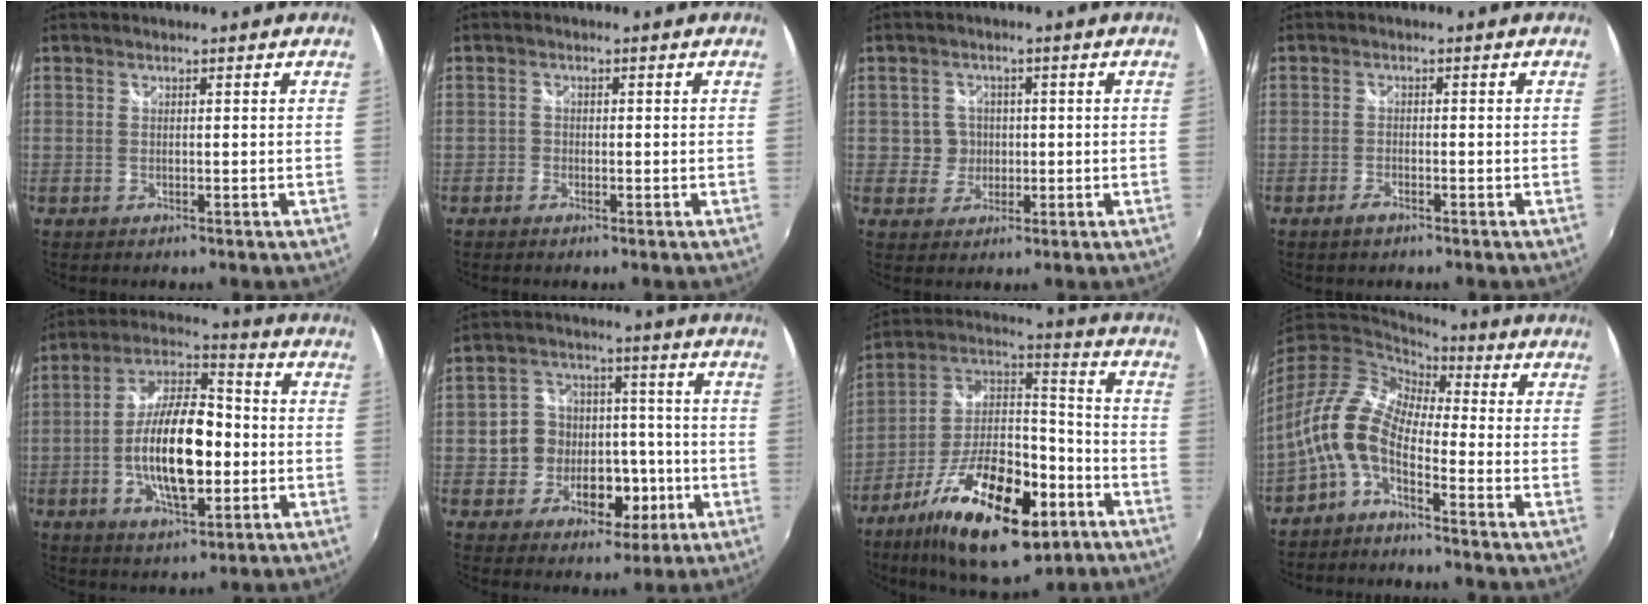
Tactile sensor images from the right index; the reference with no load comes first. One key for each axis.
{"total": 1.4, "fx": -1.0, "fy": 1.0, "fz": 0.1, "tx": -0.007, "ty": -0.001, "tz": -0.020}
{"total": 3.9, "fx": -0.1, "fy": 3.9, "fz": 0.2, "tx": -0.001, "ty": 0.015, "tz": 0.000}
{"total": 1.9, "fx": -1.5, "fy": 0.8, "fz": 0.9, "tx": -0.024, "ty": -0.002, "tz": -0.030}
{"total": 16.4, "fx": -2.8, "fy": 6.9, "fz": 14.6, "tx": -0.277, "ty": 0.007, "tz": -0.051}
{"total": 12.0, "fx": -2.7, "fy": 10.6, "fz": 4.9, "tx": -0.108, "ty": 0.035, "tz": -0.033}
{"total": 25.4, "fx": -12.4, "fy": 11.2, "fz": 19.1, "tx": -0.340, "ty": -0.010, "tz": -0.197}
{"total": 9.7, "fx": -4.0, "fy": 5.0, "fz": 7.4, "tx": -0.153, "ty": 0.014, "tz": -0.092}